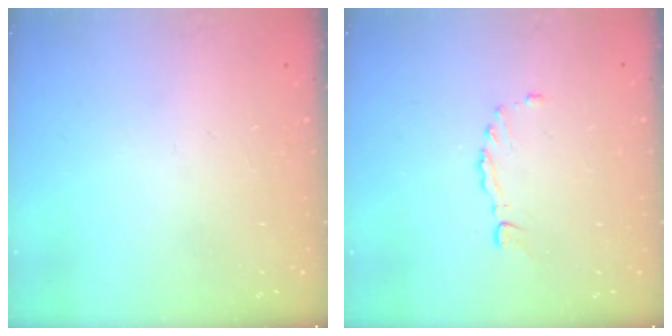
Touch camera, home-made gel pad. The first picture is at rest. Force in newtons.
{"total": 1.5, "press": 1.4, "slide": 0.4}